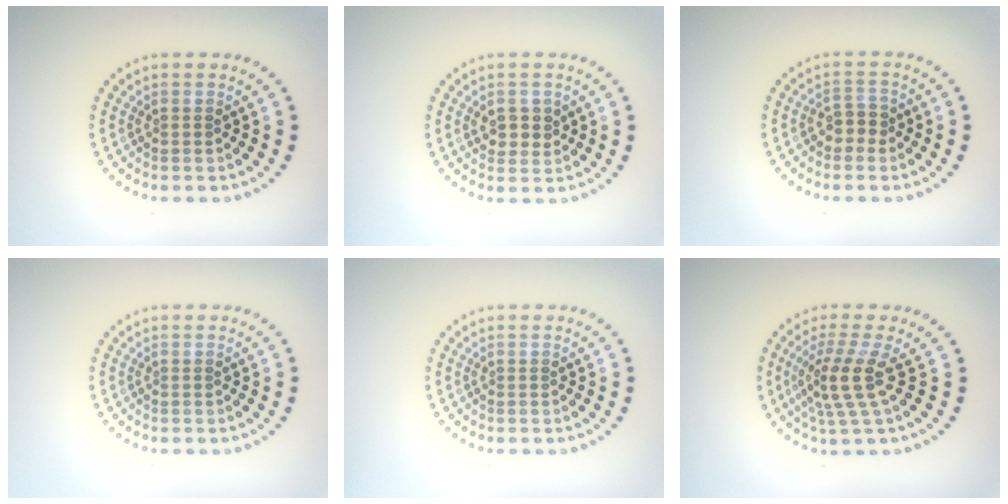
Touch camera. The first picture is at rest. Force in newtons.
{"total": 2.3, "press": 2.2, "slide": 0.6}
{"total": 1.8, "press": 1.7, "slide": 0.8}
{"total": 0.0}
{"total": 0.0}
{"total": 3.9, "press": 2.9, "slide": 2.6}